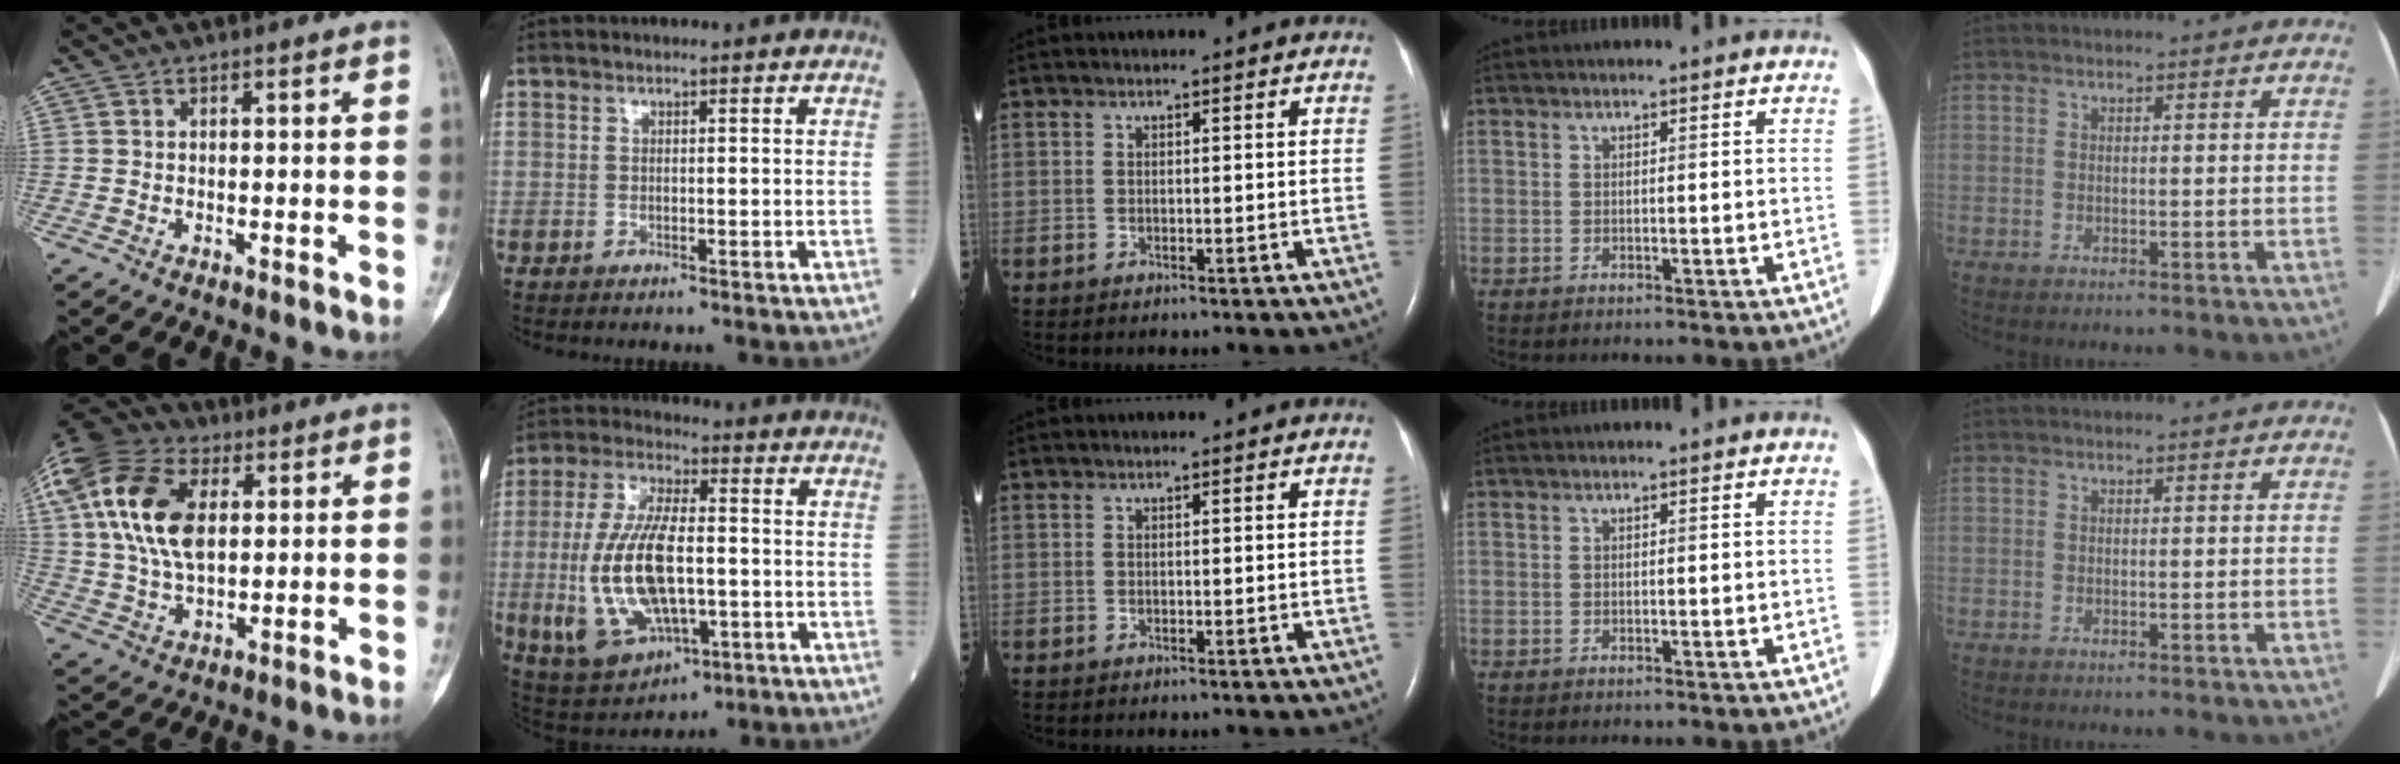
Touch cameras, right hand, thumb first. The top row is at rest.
{"thumb": {"total": 18.8, "force": [4.7, 11.0, 14.5], "torque": [-0.290, 0.005, 0.079]}, "index": {"total": 17.1, "force": [-2.7, 7.4, 15.2], "torque": [-0.317, -0.001, -0.036]}}